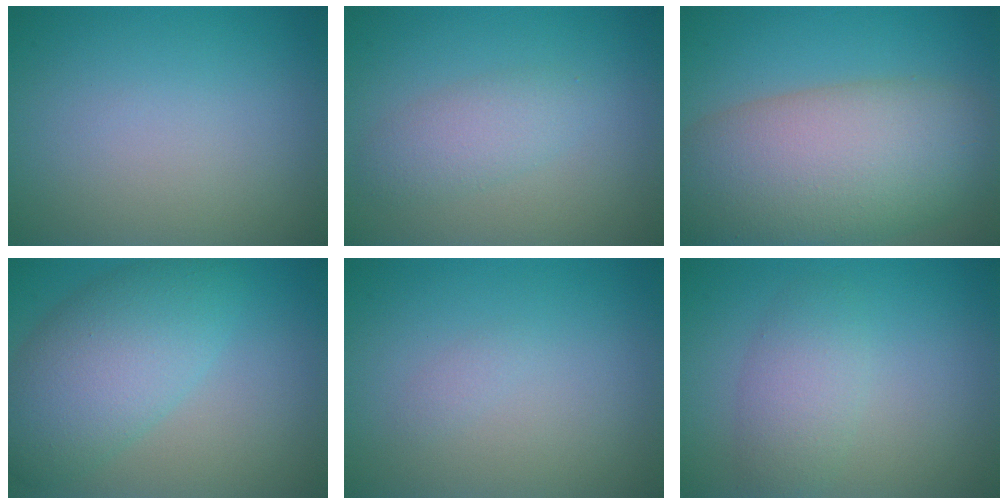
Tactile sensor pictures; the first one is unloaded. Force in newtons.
{"total": 2.4, "press": 2.4, "slide": 0.1}
{"total": 12.3, "press": 12.3, "slide": 0.7}
{"total": 7.0, "press": 7.0, "slide": 0.2}
{"total": 0.6, "press": 0.6, "slide": 0.0}
{"total": 3.0, "press": 3.0, "slide": 0.1}